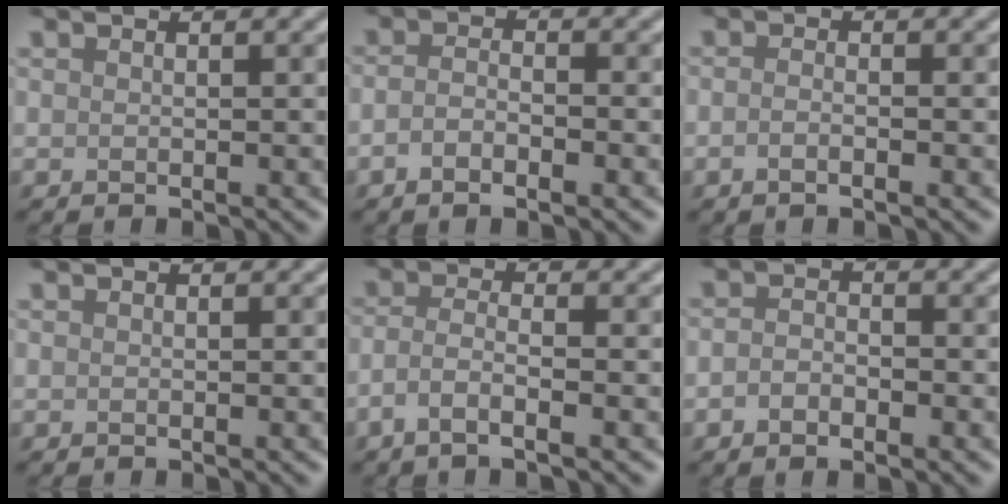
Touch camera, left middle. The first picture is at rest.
{"total": 2.2, "force": [-1.0, 0.9, 1.7], "torque": [-0.032, 0.000, -0.022]}
{"total": 1.2, "force": [-0.6, 0.4, 0.9], "torque": [-0.017, -0.001, -0.013]}
{"total": 0.0}
{"total": 2.7, "force": [-1.4, 0.6, 2.2], "torque": [-0.044, 0.004, -0.039]}
{"total": 2.0, "force": [-0.8, 1.1, 1.4], "torque": [-0.028, -0.001, -0.019]}